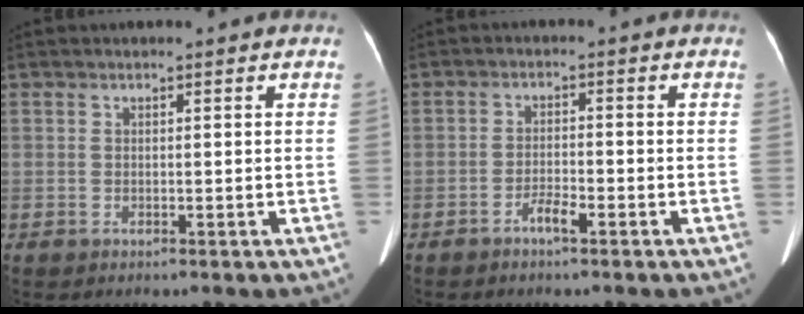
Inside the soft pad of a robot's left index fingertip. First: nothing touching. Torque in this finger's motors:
{"motor_torque": [-0.05, 0.05, 0.05, 0.00]}